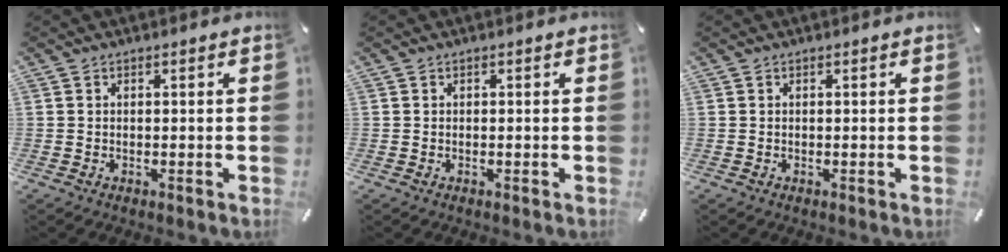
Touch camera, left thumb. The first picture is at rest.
{"total": 0.0}
{"total": 0.0}